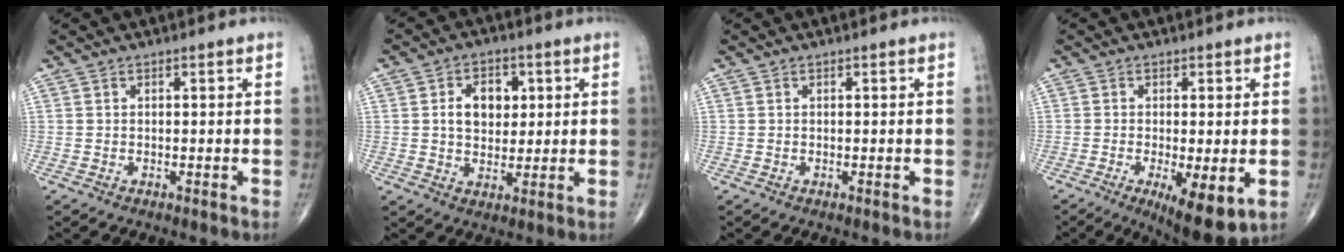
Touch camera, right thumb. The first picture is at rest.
{"total": 7.6, "force": [1.6, 5.4, 5.1], "torque": [-0.051, -0.003, 0.025]}
{"total": 0.0}
{"total": 9.6, "force": [-3.0, 2.9, 8.6], "torque": [-0.130, -0.022, -0.042]}